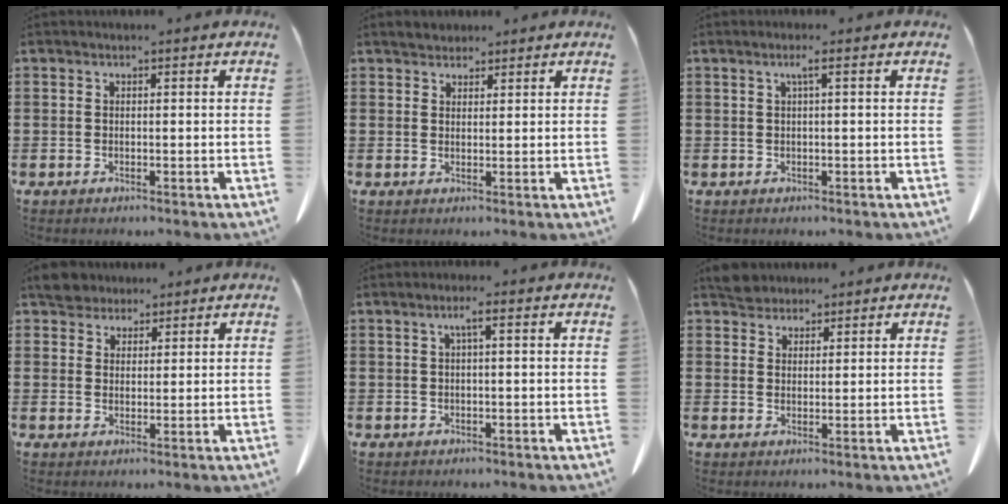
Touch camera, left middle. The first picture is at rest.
{"total": 1.9, "force": [1.8, 0.6, -0.1], "torque": [-0.002, 0.005, 0.036]}
{"total": 1.4, "force": [0.4, -0.1, 1.3], "torque": [-0.025, 0.001, 0.006]}
{"total": 4.3, "force": [3.8, 1.7, 1.0], "torque": [-0.025, 0.000, 0.071]}
{"total": 1.8, "force": [0.3, 0.1, 1.8], "torque": [-0.035, 0.003, 0.004]}
{"total": 3.2, "force": [3.0, 1.2, 0.3], "torque": [-0.015, 0.003, 0.059]}